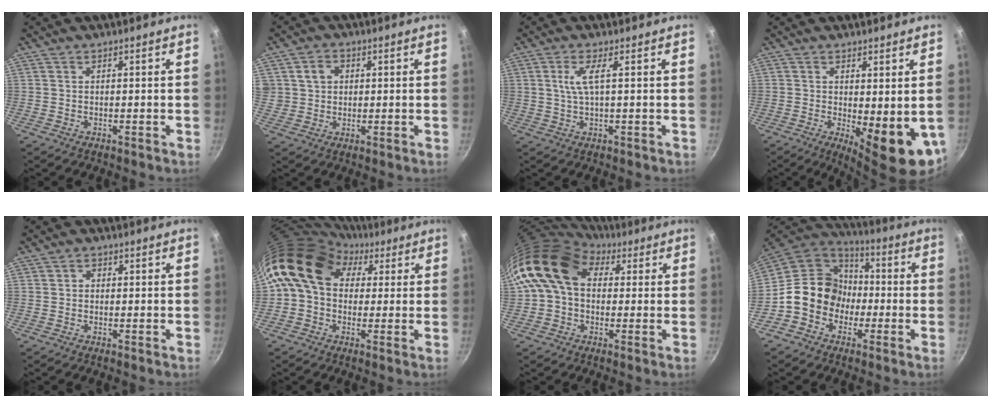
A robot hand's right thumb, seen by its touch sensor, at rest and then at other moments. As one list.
[{"total": 4.6, "force": [1.2, 4.0, 2.0], "torque": [-0.012, 0.010, 0.023]}, {"total": 4.0, "force": [0.8, 0.5, 3.9], "torque": [-0.093, 0.001, 0.018]}, {"total": 10.8, "force": [-1.5, 3.9, 10.0], "torque": [-0.115, -0.011, -0.007]}, {"total": 1.3, "force": [0.0, 1.1, 0.6], "torque": [-0.010, 0.005, -0.004]}, {"total": 15.2, "force": [4.4, 11.5, 8.9], "torque": [-0.134, 0.027, 0.055]}, {"total": 13.5, "force": [3.1, 10.0, 8.5], "torque": [-0.127, 0.017, 0.034]}, {"total": 15.1, "force": [-3.1, 12.9, 7.2], "torque": [-0.076, 0.053, -0.070]}]